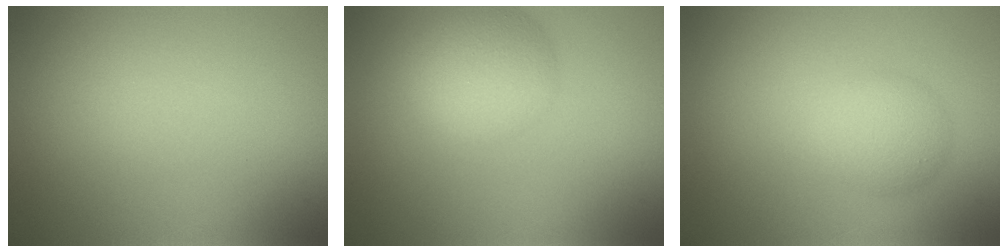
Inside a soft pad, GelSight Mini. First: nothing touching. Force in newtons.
{"total": 4.8, "press": 4.8, "slide": 0.2}
{"total": 3.0, "press": 3.0, "slide": 0.0}